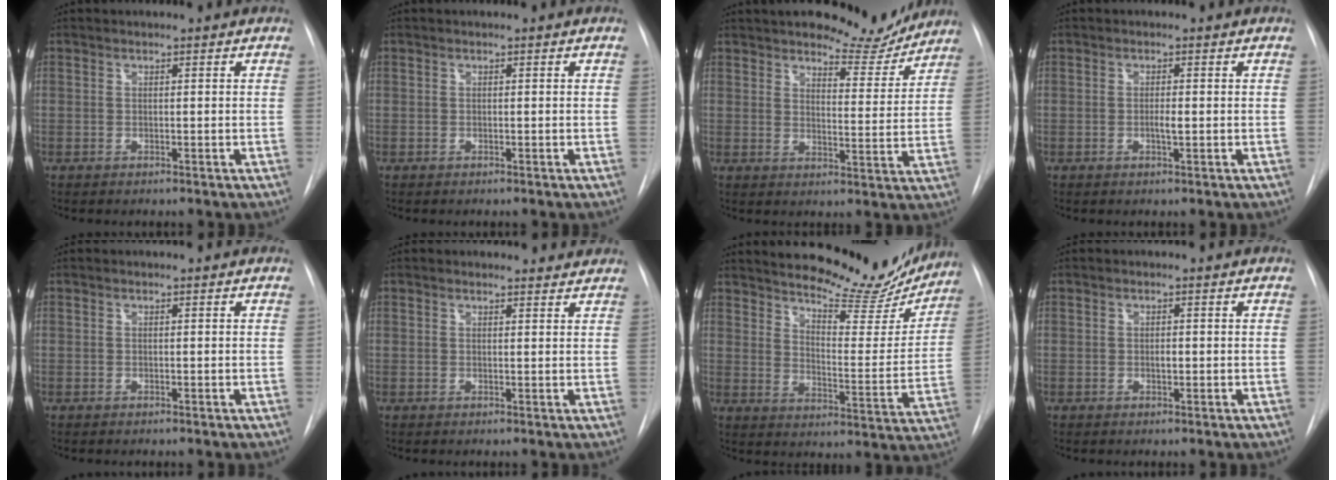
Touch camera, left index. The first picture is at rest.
{"total": 0.0}
{"total": 8.9, "force": [8.3, 2.1, 2.4], "torque": [-0.025, -0.025, 0.107]}
{"total": 1.3, "force": [-0.6, 0.1, 1.1], "torque": [-0.022, -0.007, -0.010]}
{"total": 0.0}
{"total": 3.3, "force": [3.2, 0.9, 0.0], "torque": [0.000, -0.005, 0.023]}
{"total": 19.0, "force": [17.2, 4.4, 6.8], "torque": [-0.094, -0.048, 0.218]}
{"total": 0.7, "force": [-0.4, 0.3, 0.5], "torque": [-0.009, -0.006, -0.008]}